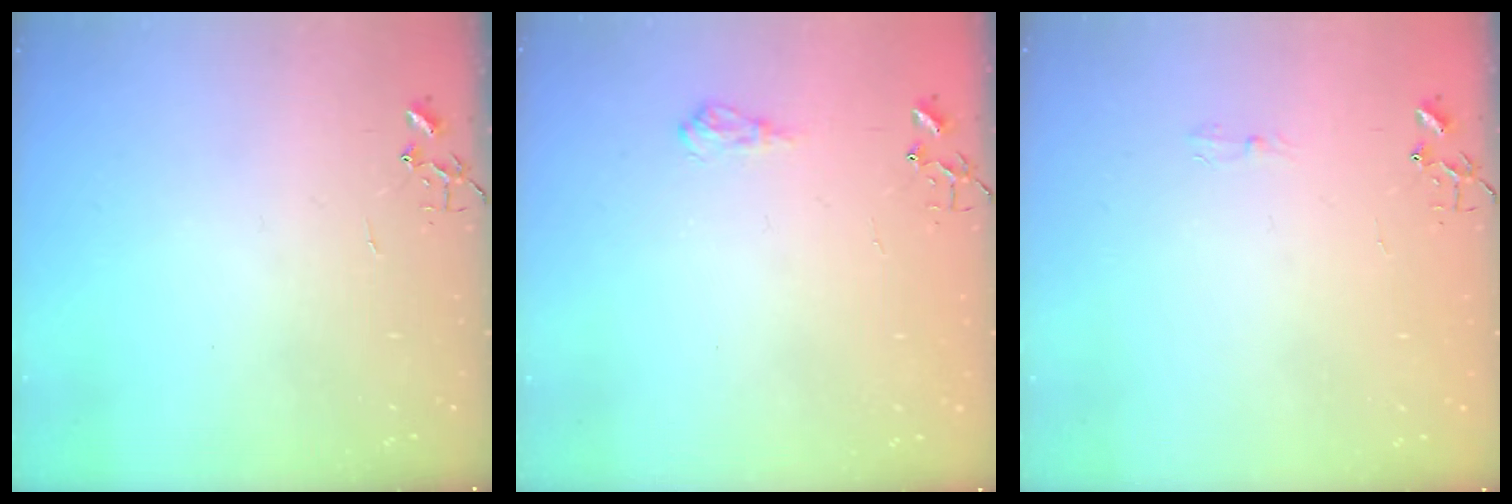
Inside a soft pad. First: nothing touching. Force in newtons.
{"total": 8.2, "press": 8.2, "slide": 0.9}
{"total": 5.5, "press": 5.4, "slide": 0.6}